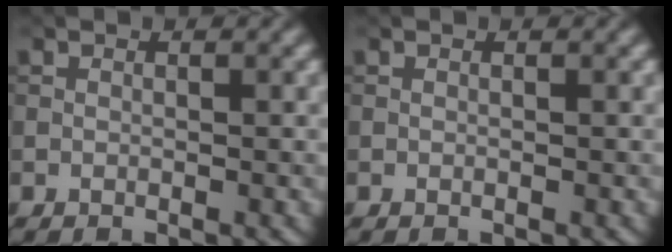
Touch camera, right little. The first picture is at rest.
{"total": 0.0}